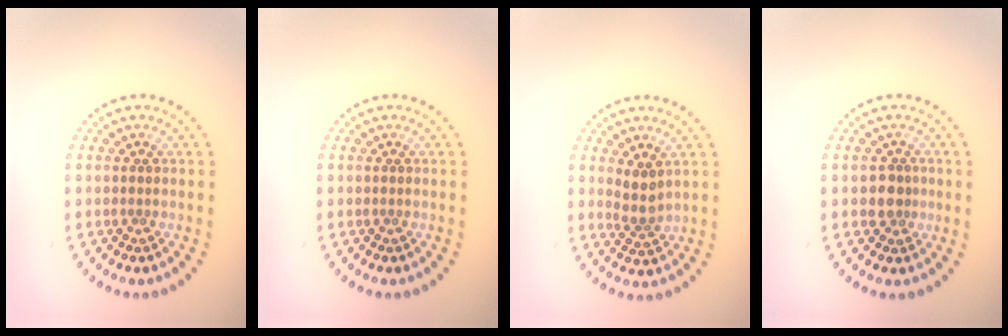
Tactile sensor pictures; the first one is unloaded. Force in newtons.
{"total": 0.0}
{"total": 2.0, "press": 1.6, "slide": 1.2}
{"total": 2.0, "press": 1.7, "slide": 0.9}